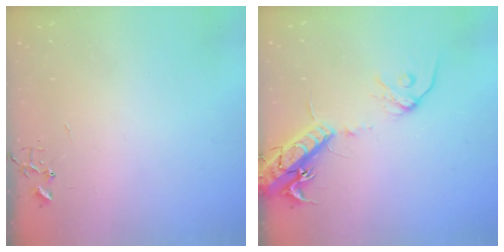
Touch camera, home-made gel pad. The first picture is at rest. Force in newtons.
{"total": 17.2, "press": 16.9, "slide": 3.1}